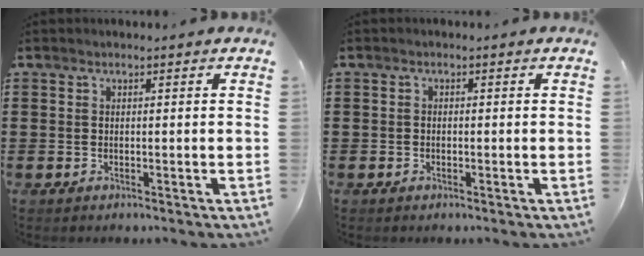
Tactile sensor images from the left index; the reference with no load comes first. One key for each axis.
{"total": 0.7, "fx": -0.5, "fy": 0.4, "fz": 0.2, "tx": -0.005, "ty": 0.000, "tz": -0.011}